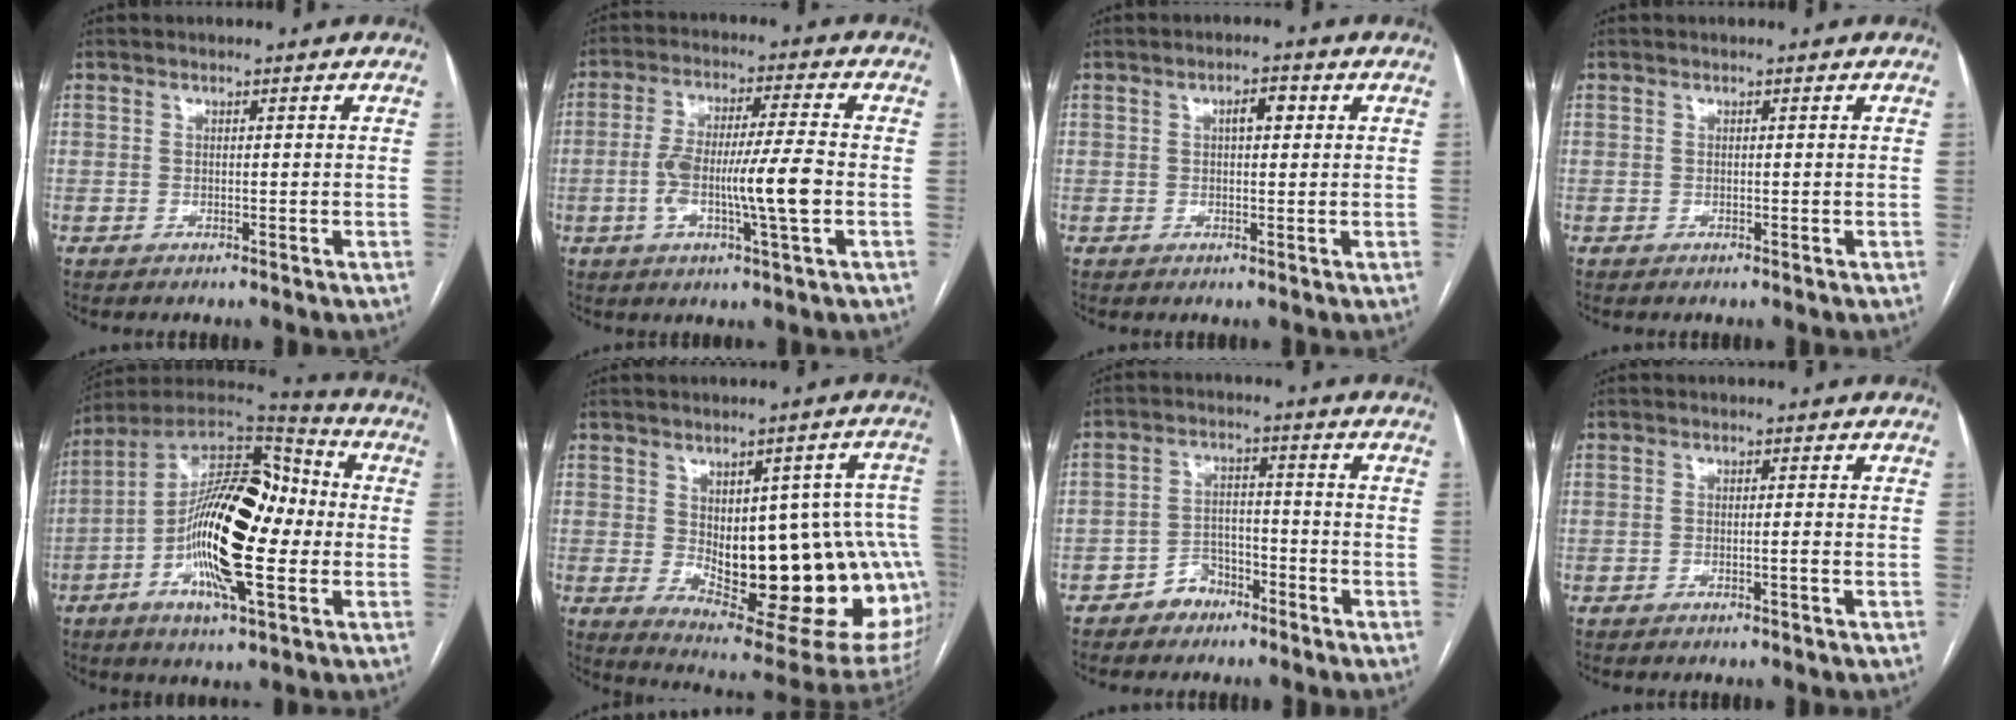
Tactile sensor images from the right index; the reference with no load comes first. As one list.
[{"total": 11.2, "force": [-2.2, 0.5, 11.0], "torque": [-0.201, 0.004, -0.042]}, {"total": 2.9, "force": [0.8, 1.1, 2.5], "torque": [-0.043, 0.011, 0.013]}, {"total": 0.0}, {"total": 20.6, "force": [-2.9, 6.2, 19.4], "torque": [-0.358, 0.021, -0.055]}, {"total": 24.6, "force": [-1.8, 8.1, 23.2], "torque": [-0.241, 0.008, 0.001]}, {"total": 4.9, "force": [-3.5, 3.3, 1.2], "torque": [-0.016, 0.018, -0.059]}, {"total": 1.0, "force": [-0.5, -0.1, 0.8], "torque": [-0.015, 0.001, -0.009]}]